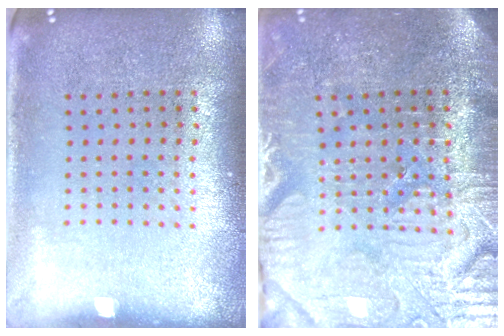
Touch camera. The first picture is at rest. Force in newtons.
{"total": 4.0, "press": 3.9, "slide": 1.0}